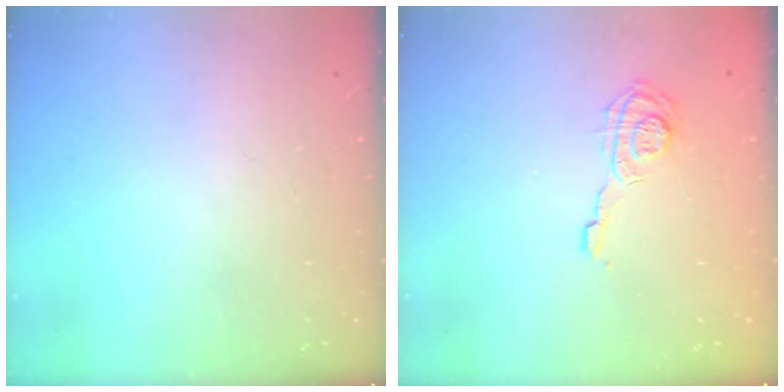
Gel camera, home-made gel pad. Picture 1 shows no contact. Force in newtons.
{"total": 9.6, "press": 9.5, "slide": 1.2}